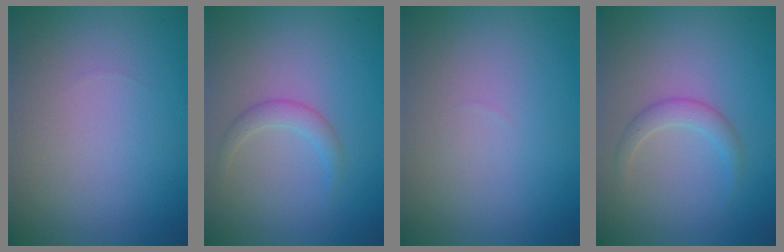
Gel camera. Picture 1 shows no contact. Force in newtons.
{"total": 1.5, "press": 1.5, "slide": 0.1}
{"total": 0.0}
{"total": 1.7, "press": 1.7, "slide": 0.1}